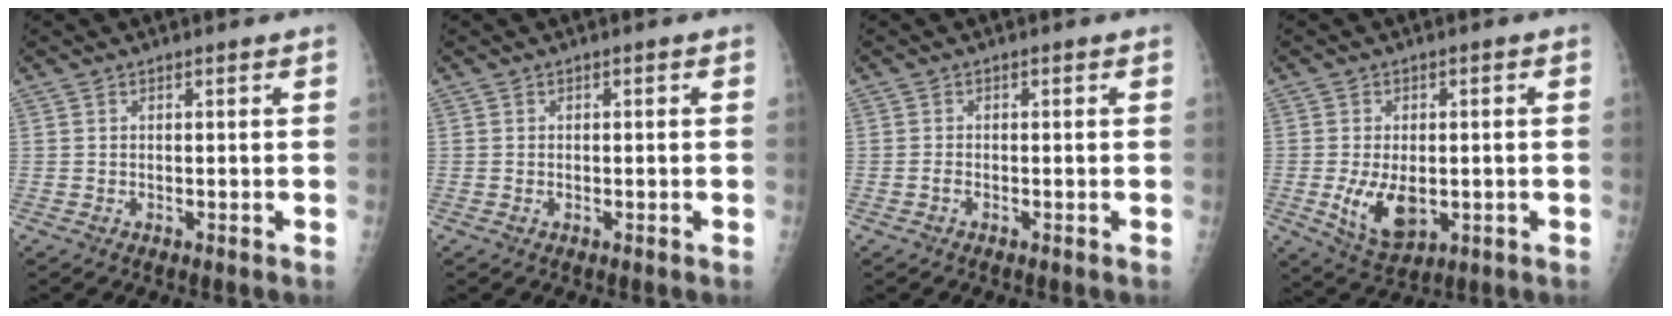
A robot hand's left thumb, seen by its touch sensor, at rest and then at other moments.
{"total": 0.0}
{"total": 0.7, "force": [-0.6, 0.2, 0.2], "torque": [-0.006, 0.001, -0.012]}
{"total": 8.4, "force": [-1.6, 4.9, 6.6], "torque": [-0.107, -0.009, -0.014]}